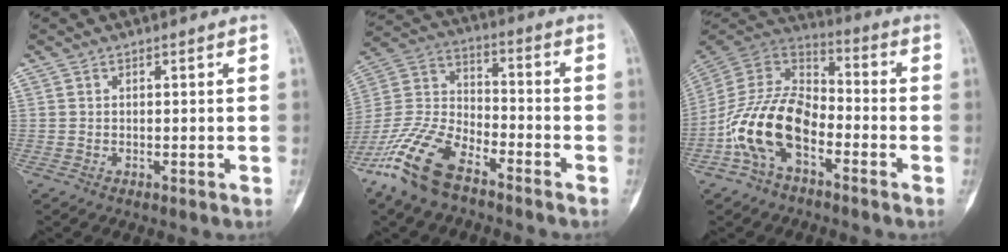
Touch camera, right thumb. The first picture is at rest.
{"total": 15.9, "force": [-10.7, 6.7, 9.6], "torque": [-0.209, 0.045, -0.212]}
{"total": 15.9, "force": [-6.0, 9.1, 11.6], "torque": [-0.216, 0.059, -0.121]}